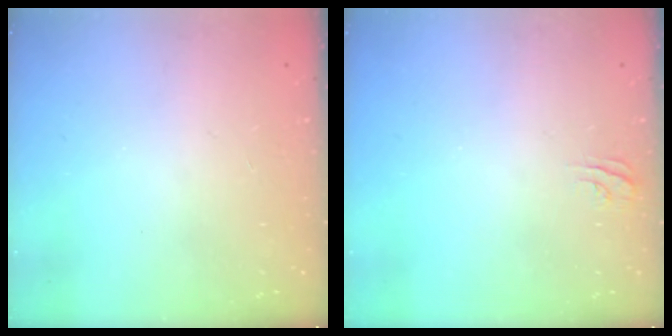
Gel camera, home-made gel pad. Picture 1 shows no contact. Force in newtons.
{"total": 4.2, "press": 4.2, "slide": 0.3}